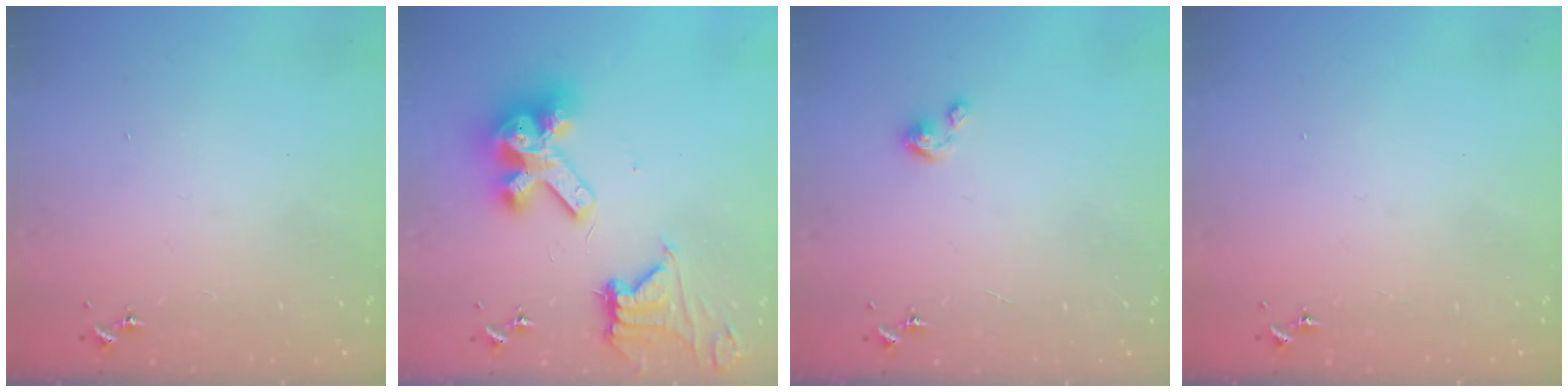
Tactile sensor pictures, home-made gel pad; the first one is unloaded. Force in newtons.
{"total": 15.4, "press": 15.3, "slide": 2.1}
{"total": 3.0, "press": 3.0, "slide": 0.2}
{"total": 0.0}